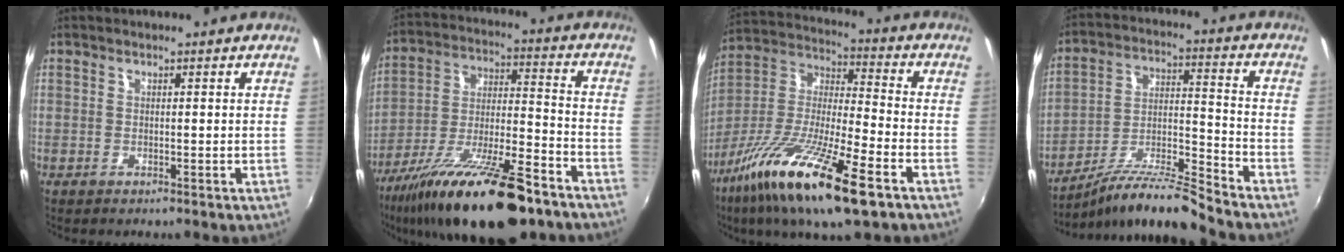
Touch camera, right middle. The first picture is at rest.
{"total": 23.4, "force": [-16.1, 5.9, 15.9], "torque": [-0.286, -0.038, -0.264]}
{"total": 21.5, "force": [-12.1, 4.1, 17.2], "torque": [-0.335, -0.040, -0.231]}
{"total": 12.0, "force": [-10.9, -1.3, 4.9], "torque": [-0.102, 0.007, -0.207]}